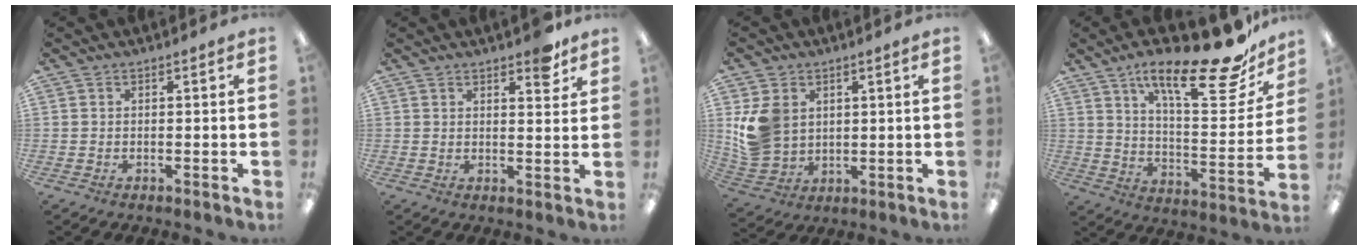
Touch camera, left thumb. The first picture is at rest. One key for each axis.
{"total": 5.1, "fx": 3.8, "fy": 1.9, "fz": 2.8, "tx": -0.023, "ty": -0.021, "tz": 0.061}
{"total": 10.3, "fx": 2.9, "fy": 8.7, "fz": 4.9, "tx": -0.108, "ty": 0.003, "tz": 0.062}
{"total": 22.9, "fx": 16.3, "fy": 6.1, "fz": 14.9, "tx": -0.220, "ty": -0.112, "tz": 0.262}